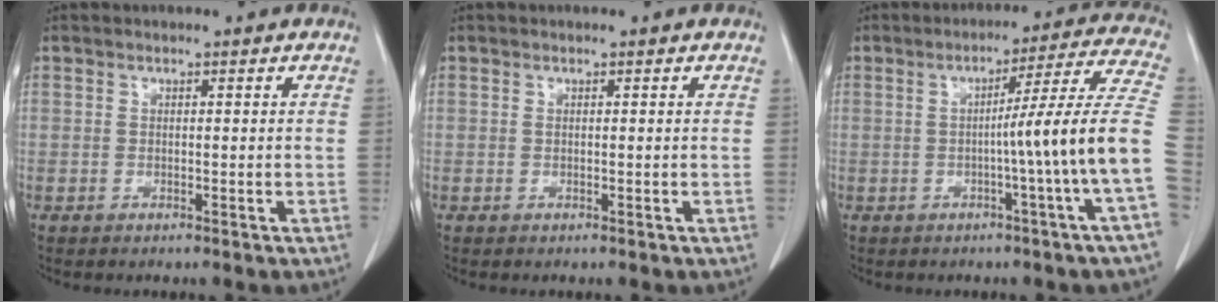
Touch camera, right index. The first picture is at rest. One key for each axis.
{"total": 0.0}
{"total": 13.1, "fx": -2.6, "fy": -3.0, "fz": 12.5, "tx": -0.158, "ty": 0.010, "tz": -0.041}